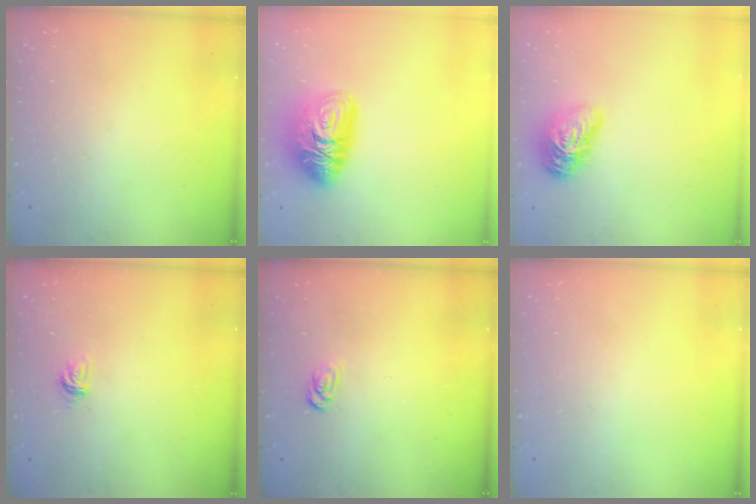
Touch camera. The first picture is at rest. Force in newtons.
{"total": 11.7, "press": 11.7, "slide": 1.0}
{"total": 12.3, "press": 12.3, "slide": 0.5}
{"total": 3.4, "press": 3.4, "slide": 0.2}
{"total": 2.6, "press": 2.6, "slide": 0.4}
{"total": 0.0}